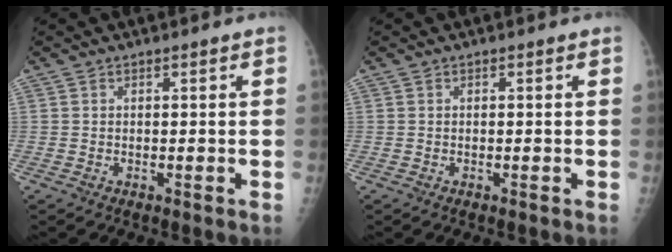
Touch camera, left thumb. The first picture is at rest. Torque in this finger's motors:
{"motor_torque": [0.00, 0.00, -0.01, -0.01, 0.00]}